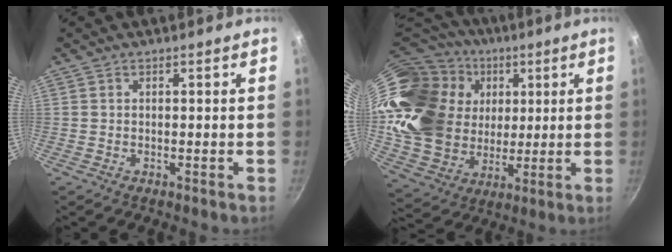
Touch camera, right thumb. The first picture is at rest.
{"total": 27.6, "force": [7.9, 21.6, 15.2], "torque": [-0.273, 0.013, 0.162]}